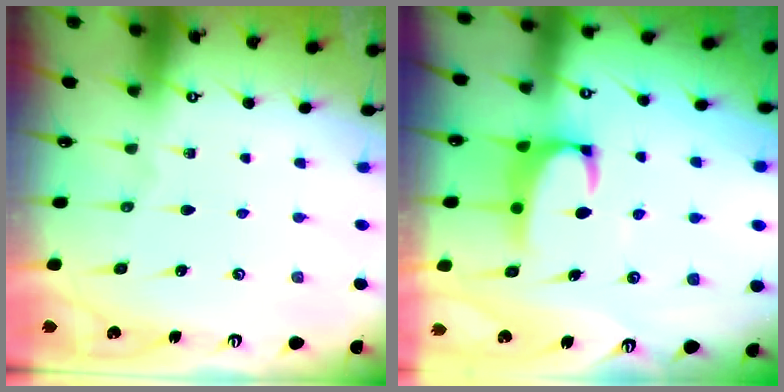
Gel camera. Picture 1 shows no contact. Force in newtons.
{"total": 2.2, "press": 2.0, "slide": 0.9}